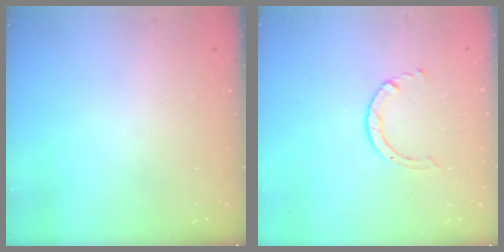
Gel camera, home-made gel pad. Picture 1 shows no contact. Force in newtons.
{"total": 2.5, "press": 2.4, "slide": 0.3}